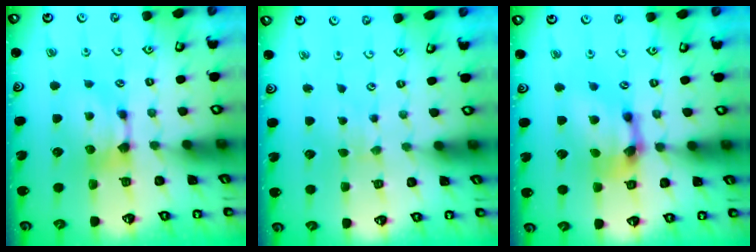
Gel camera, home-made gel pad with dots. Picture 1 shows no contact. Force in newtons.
{"total": 3.1, "press": 3.1, "slide": 0.2}
{"total": 6.0, "press": 5.5, "slide": 2.4}